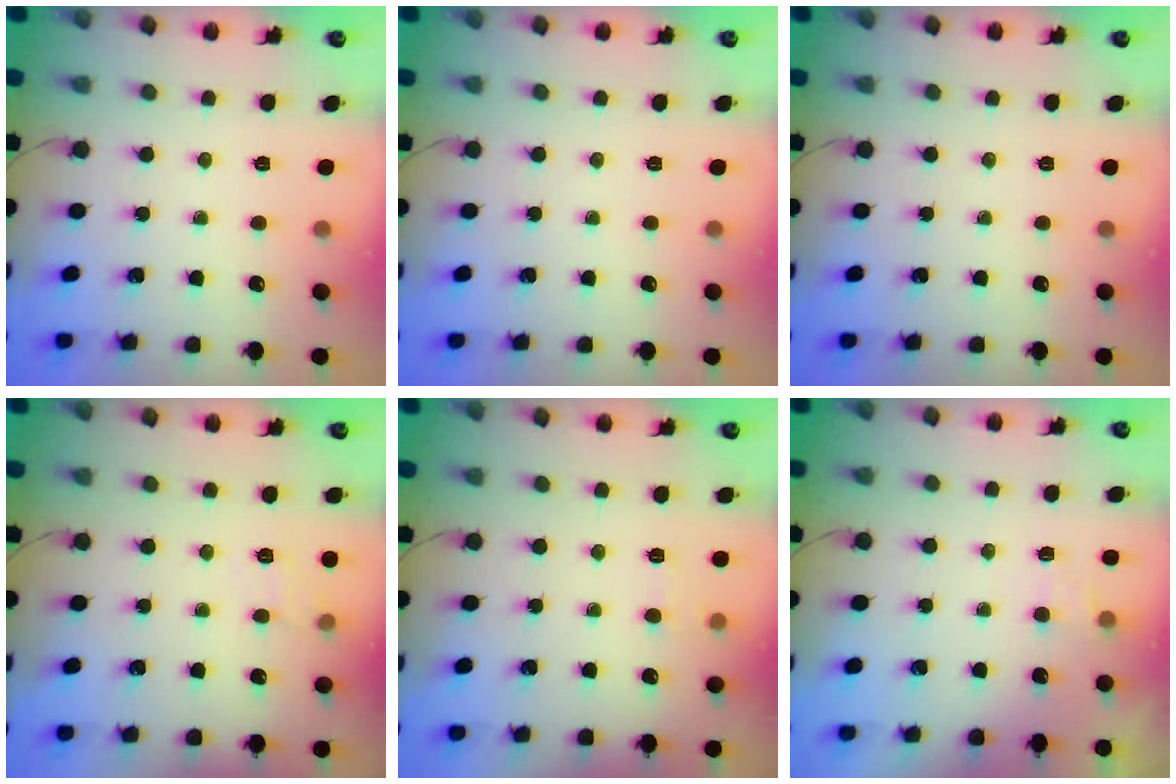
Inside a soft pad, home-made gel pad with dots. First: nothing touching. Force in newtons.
{"total": 0.0}
{"total": 0.0}
{"total": 7.1, "press": 6.9, "slide": 1.7}
{"total": 5.6, "press": 5.4, "slide": 1.7}
{"total": 1.9, "press": 1.4, "slide": 1.2}